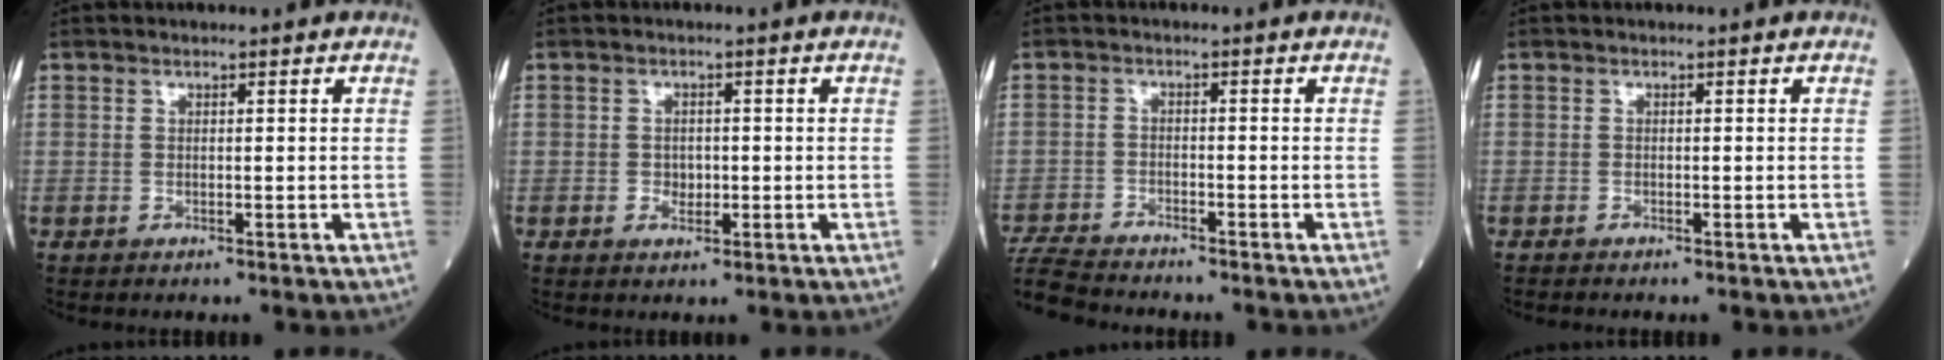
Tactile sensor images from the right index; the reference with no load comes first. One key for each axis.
{"total": 1.9, "fx": -0.4, "fy": 1.4, "fz": 1.1, "tx": -0.014, "ty": 0.004, "tz": -0.004}
{"total": 6.8, "fx": -6.7, "fy": 0.7, "fz": 0.9, "tx": -0.017, "ty": -0.016, "tz": -0.128}
{"total": 0.8, "fx": -0.8, "fy": 0.0, "fz": 0.2, "tx": -0.007, "ty": -0.002, "tz": -0.016}